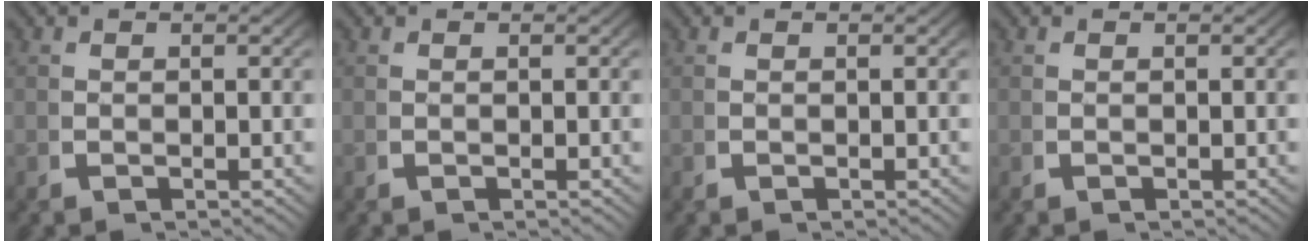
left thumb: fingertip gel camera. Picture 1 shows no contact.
{"total": 0.0}
{"total": 0.0}
{"total": 0.0}